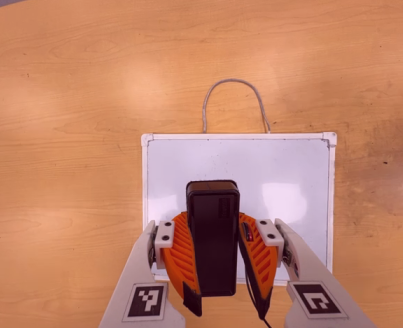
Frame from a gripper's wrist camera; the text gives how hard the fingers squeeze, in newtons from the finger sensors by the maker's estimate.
{"total": 9.5, "left": 8.5, "right": 10.5}